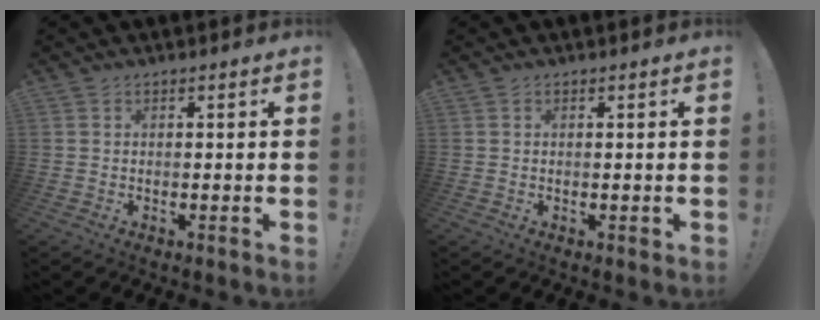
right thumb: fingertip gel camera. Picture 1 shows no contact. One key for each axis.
{"total": 0.6, "fx": 0.1, "fy": 0.4, "fz": 0.4, "tx": -0.006, "ty": 0.001, "tz": 0.002}